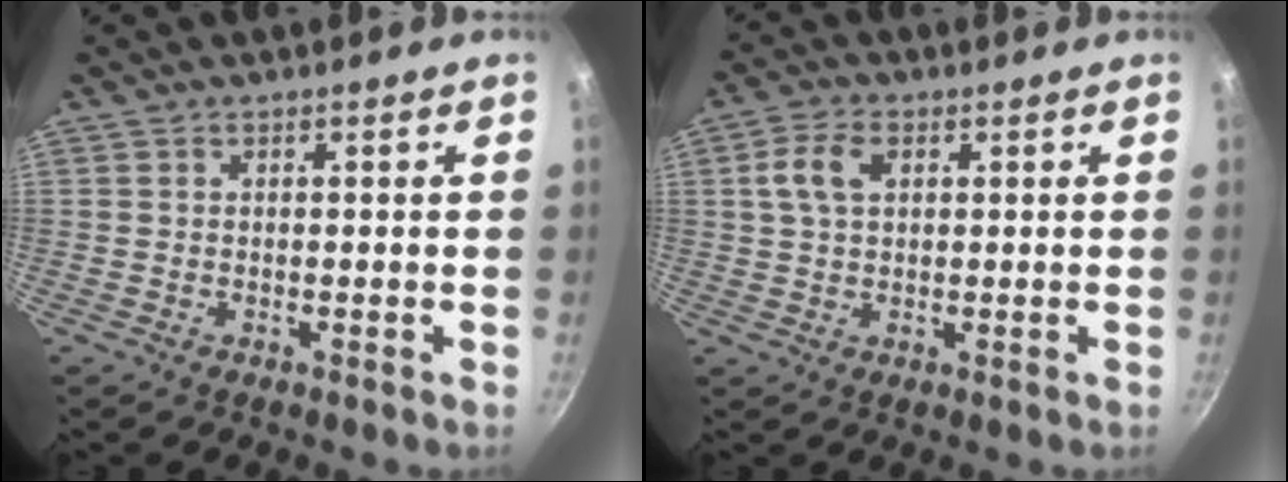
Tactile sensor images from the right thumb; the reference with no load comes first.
{"total": 5.8, "force": [1.7, 3.7, 4.2], "torque": [-0.083, 0.008, 0.032]}